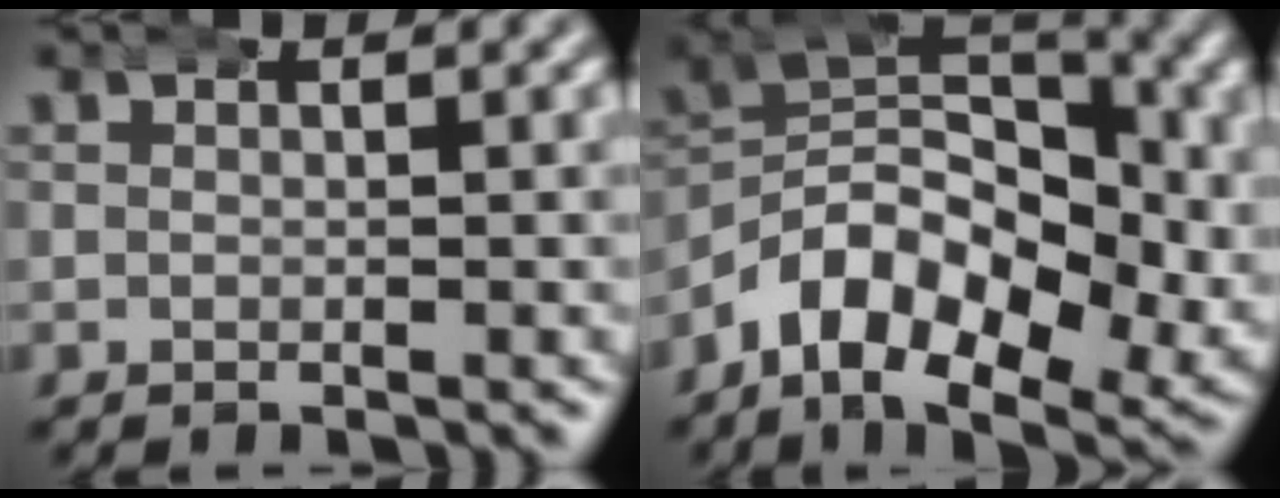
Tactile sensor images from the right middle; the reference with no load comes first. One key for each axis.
{"total": 12.9, "fx": -3.2, "fy": 8.8, "fz": 8.8, "tx": -0.157, "ty": -0.029, "tz": -0.055}